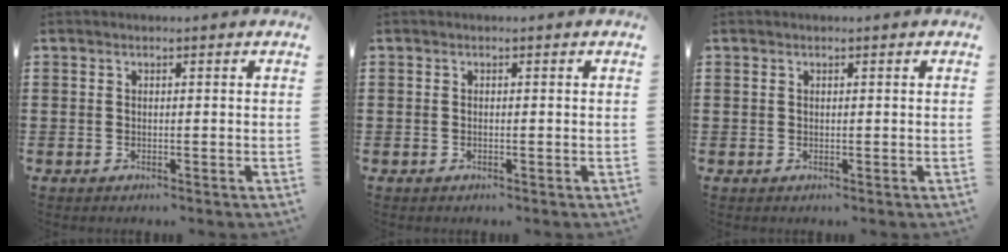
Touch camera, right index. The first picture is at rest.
{"total": 0.0}
{"total": 0.0}